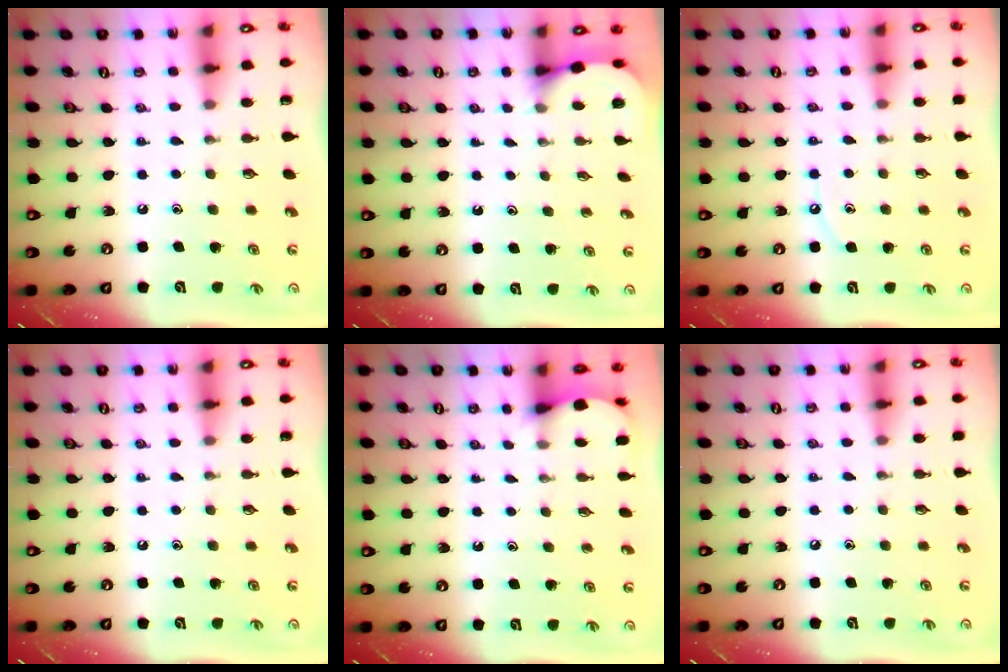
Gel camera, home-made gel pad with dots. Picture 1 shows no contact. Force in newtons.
{"total": 2.6, "press": 2.6, "slide": 0.2}
{"total": 5.3, "press": 5.2, "slide": 0.8}
{"total": 0.0}
{"total": 2.8, "press": 2.8, "slide": 0.3}
{"total": 0.0}